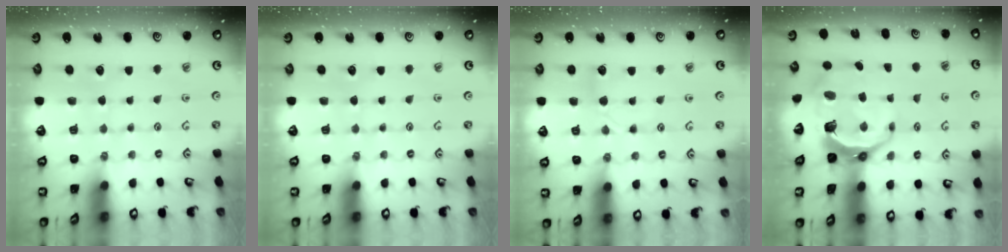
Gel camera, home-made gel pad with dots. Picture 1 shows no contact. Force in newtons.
{"total": 0.0}
{"total": 5.0, "press": 4.9, "slide": 0.7}
{"total": 10.7, "press": 9.4, "slide": 5.1}